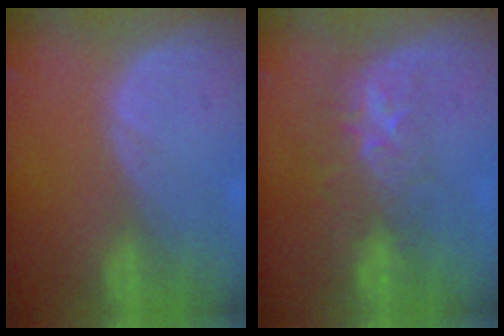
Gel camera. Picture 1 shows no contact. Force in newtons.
{"total": 8.8, "press": 7.2, "slide": 5.1}